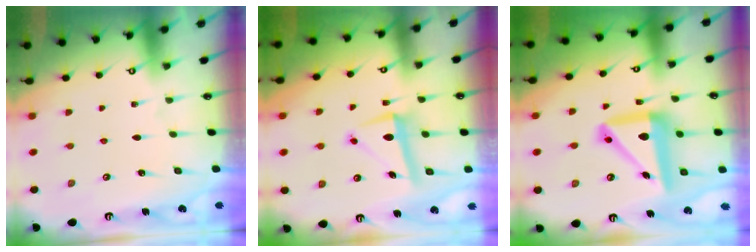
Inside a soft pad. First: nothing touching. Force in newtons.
{"total": 7.8, "press": 7.7, "slide": 1.4}
{"total": 15.1, "press": 14.8, "slide": 2.6}